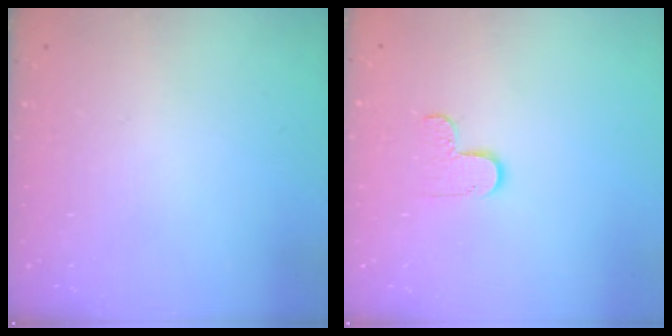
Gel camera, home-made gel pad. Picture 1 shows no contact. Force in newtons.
{"total": 5.7, "press": 5.7, "slide": 0.5}